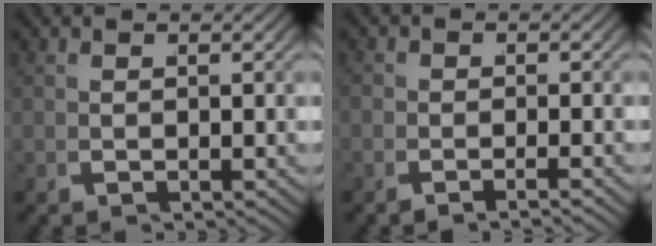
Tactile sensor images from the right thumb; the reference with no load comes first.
{"total": 1.4, "force": [-1.1, 0.8, 0.5], "torque": [-0.007, 0.006, -0.033]}